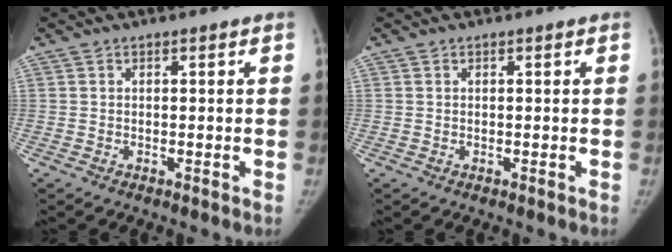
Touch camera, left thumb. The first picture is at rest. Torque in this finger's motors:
{"motor_torque": [0.14, -0.02, -0.01, -0.40, 0.02]}